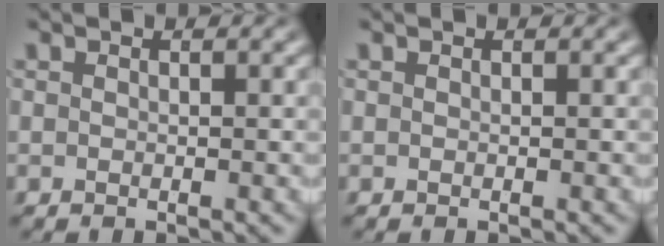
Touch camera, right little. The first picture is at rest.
{"total": 0.0}